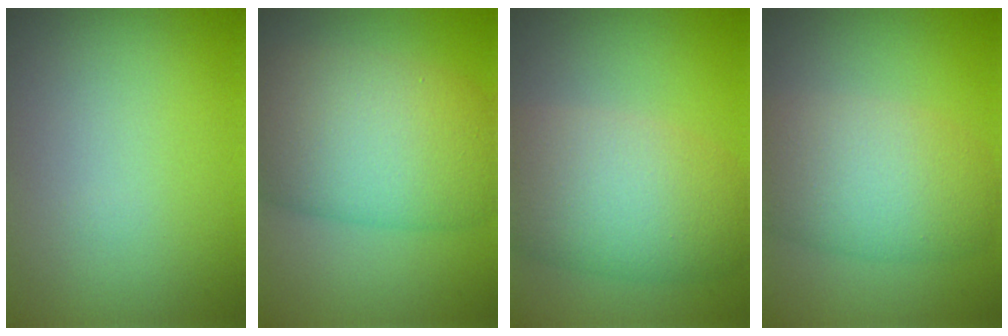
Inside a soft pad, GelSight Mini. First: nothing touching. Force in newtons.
{"total": 11.1, "press": 11.0, "slide": 0.6}
{"total": 8.4, "press": 8.4, "slide": 0.5}
{"total": 7.0, "press": 7.0, "slide": 0.1}